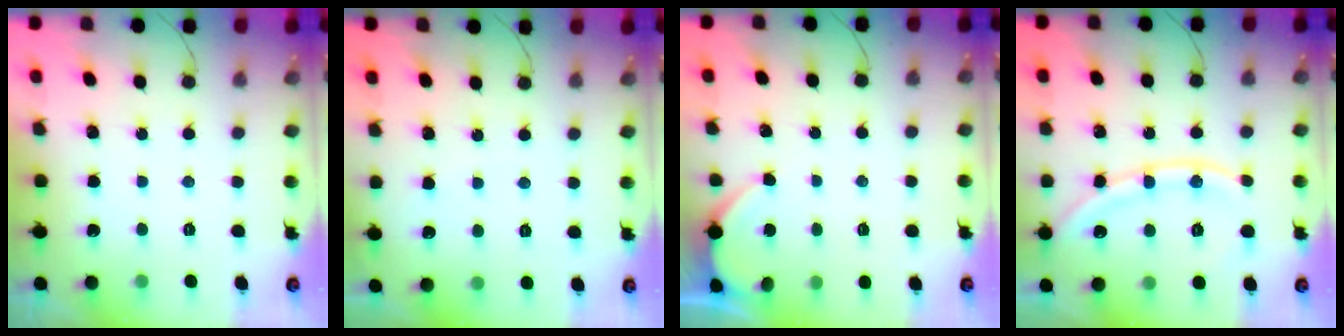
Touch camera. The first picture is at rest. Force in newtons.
{"total": 2.7, "press": 2.7, "slide": 0.3}
{"total": 3.1, "press": 3.1, "slide": 0.2}
{"total": 10.4, "press": 10.3, "slide": 1.4}